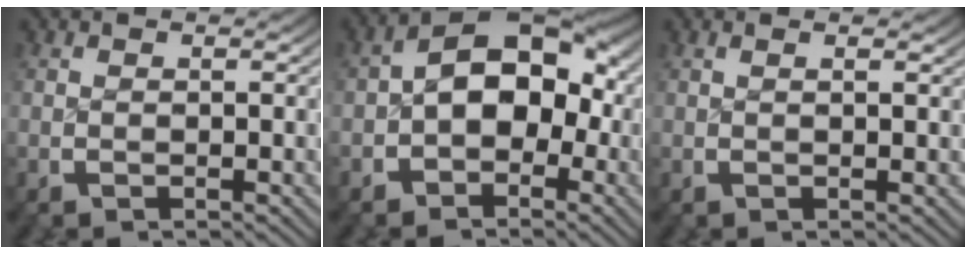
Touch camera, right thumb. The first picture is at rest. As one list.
[{"total": 9.7, "force": [-0.4, 6.3, 7.4], "torque": [-0.118, -0.019, 0.000]}, {"total": 0.6, "force": [0.4, -0.1, 0.4], "torque": [-0.011, -0.003, 0.011]}]